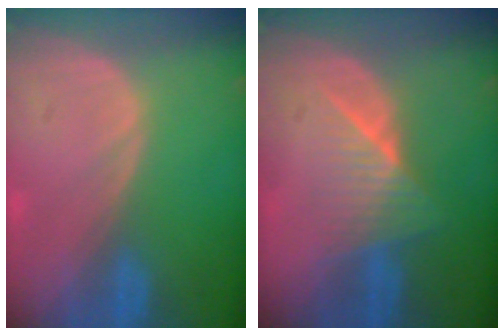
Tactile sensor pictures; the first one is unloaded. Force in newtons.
{"total": 6.3, "press": 5.6, "slide": 2.9}